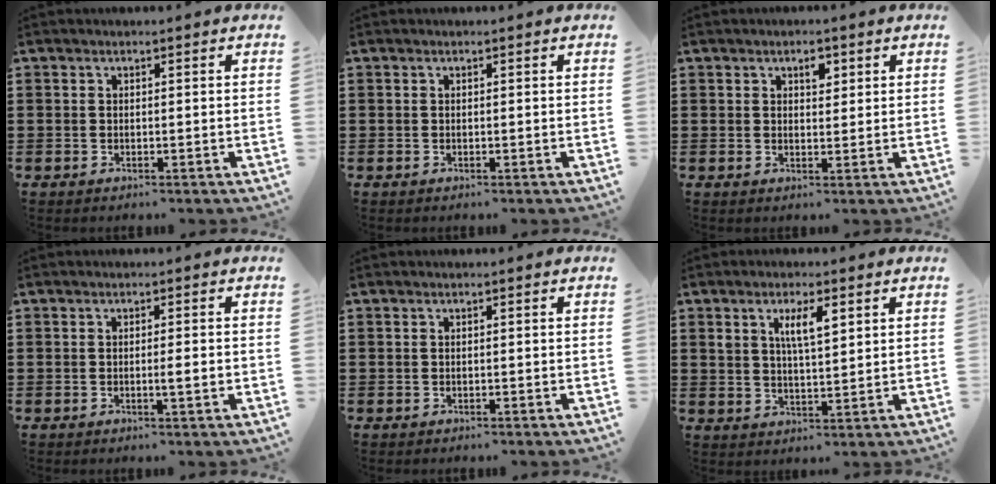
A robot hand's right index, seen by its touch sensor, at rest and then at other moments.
{"total": 0.0}
{"total": 2.3, "force": [1.2, 1.2, 1.6], "torque": [-0.021, -0.002, 0.016]}
{"total": 2.0, "force": [-0.3, 0.1, 2.0], "torque": [-0.033, -0.002, -0.006]}
{"total": 0.0}
{"total": 4.9, "force": [2.1, 1.5, 4.1], "torque": [-0.079, 0.004, 0.033]}